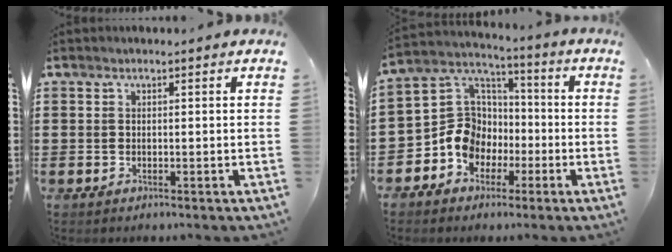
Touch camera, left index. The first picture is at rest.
{"total": 9.7, "force": [-3.0, 8.7, 3.1], "torque": [-0.109, 0.006, -0.059]}